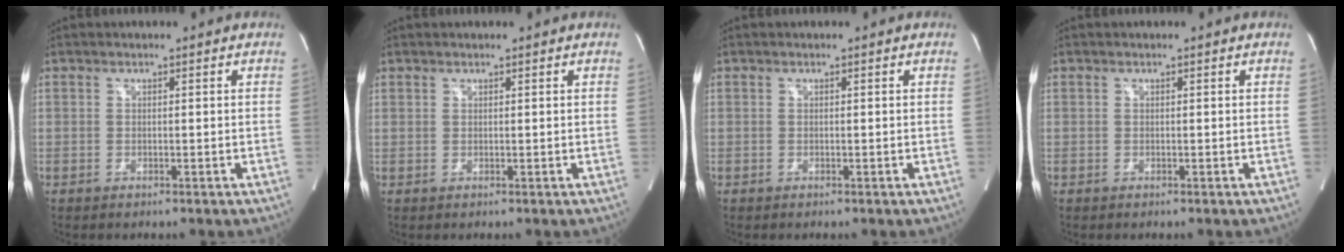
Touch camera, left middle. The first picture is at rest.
{"total": 0.6, "force": [0.5, 0.4, 0.0], "torque": [0.000, 0.003, 0.007]}
{"total": 0.0}
{"total": 0.0}